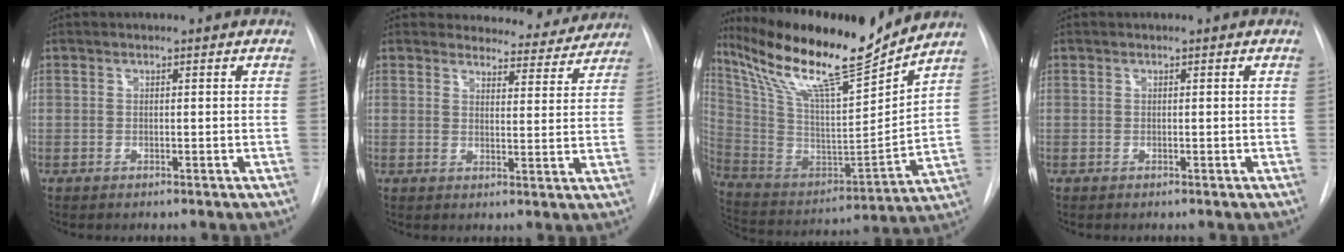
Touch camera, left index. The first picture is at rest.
{"total": 9.1, "force": [8.7, 2.7, 0.1], "torque": [0.024, -0.018, 0.090]}
{"total": 21.3, "force": [18.2, 1.0, 11.1], "torque": [-0.211, -0.024, 0.320]}
{"total": 0.0}